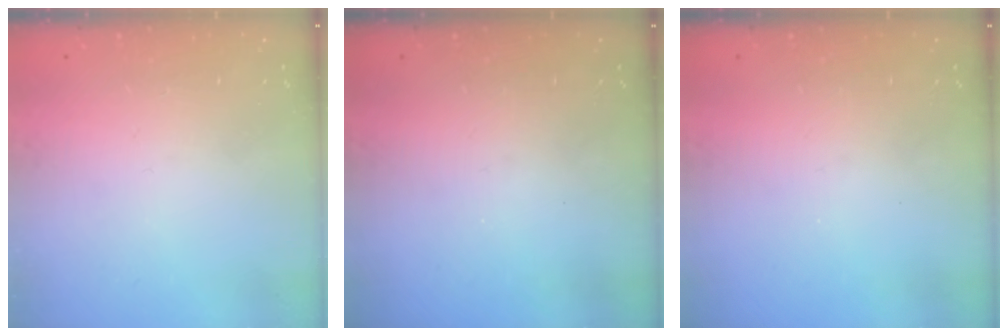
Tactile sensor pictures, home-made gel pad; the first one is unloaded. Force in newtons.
{"total": 0.0}
{"total": 0.0}